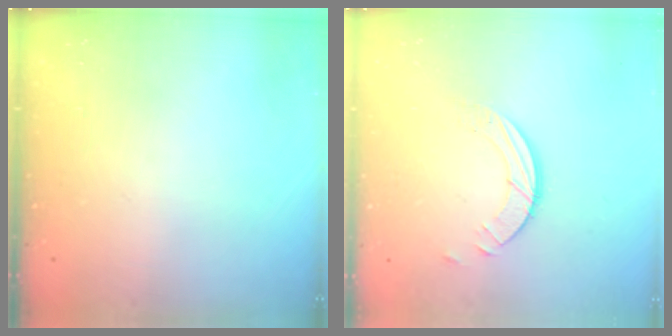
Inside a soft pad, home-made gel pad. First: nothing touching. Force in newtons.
{"total": 3.4, "press": 3.4, "slide": 0.3}